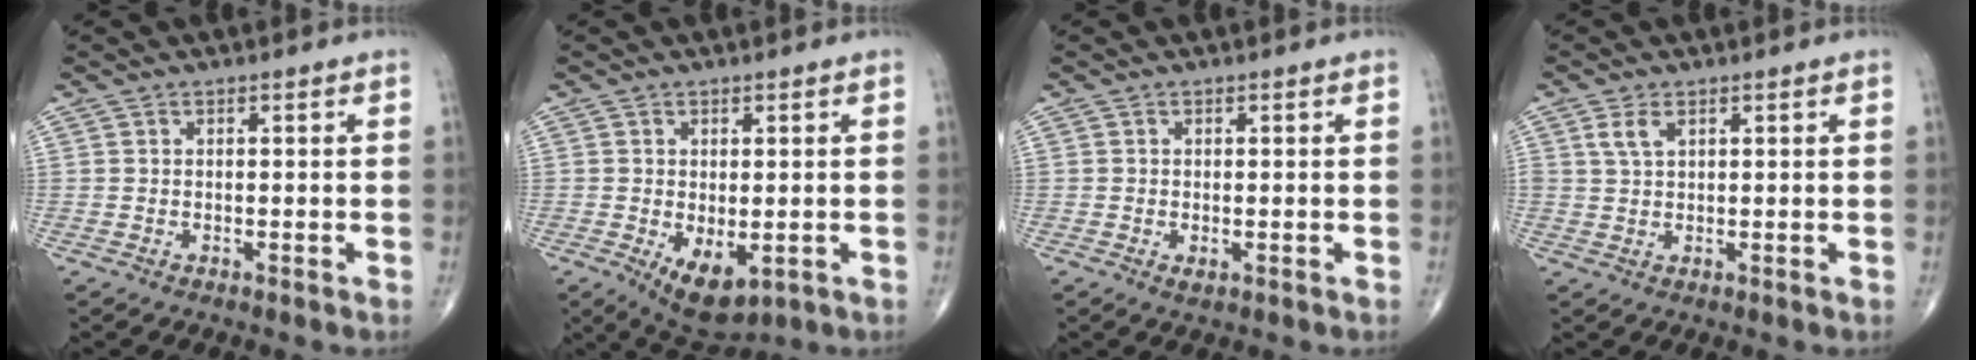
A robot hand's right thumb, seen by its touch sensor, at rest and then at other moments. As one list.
[{"total": 7.4, "force": [-1.8, 3.9, 6.0], "torque": [-0.087, -0.014, -0.011]}, {"total": 1.1, "force": [-0.2, 0.7, 0.9], "torque": [-0.015, -0.004, 0.000]}, {"total": 3.1, "force": [1.5, 1.6, 2.2], "torque": [-0.044, 0.002, 0.035]}]